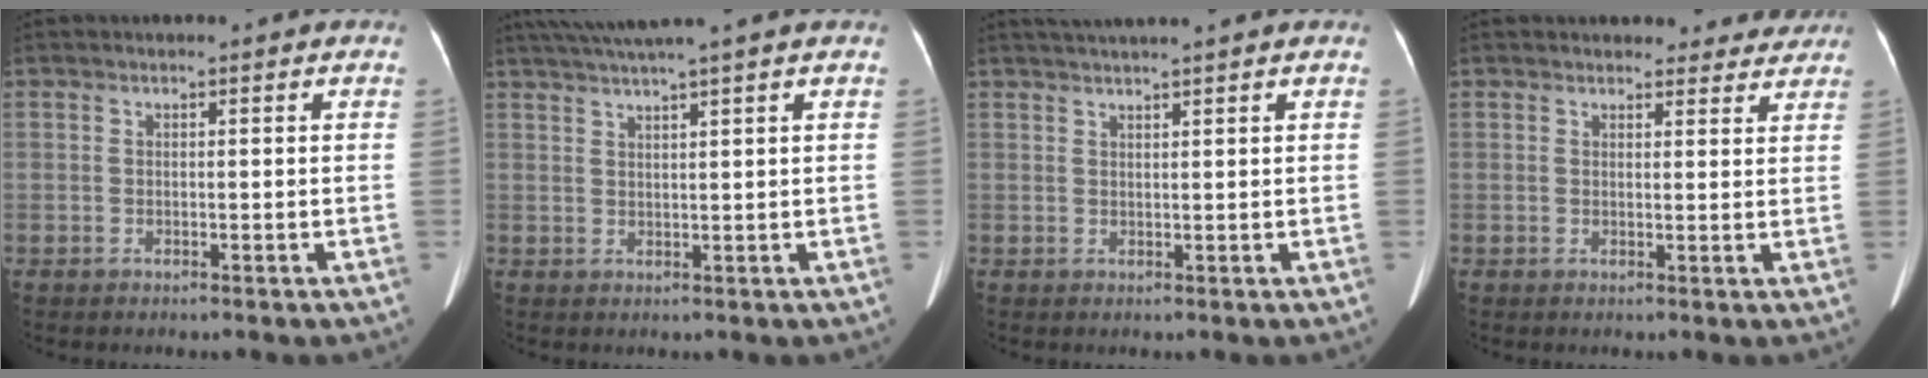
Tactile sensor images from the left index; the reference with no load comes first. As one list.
[{"total": 6.8, "force": [5.6, -1.5, 3.6], "torque": [-0.058, 0.024, 0.087]}, {"total": 4.8, "force": [4.2, -0.8, 2.2], "torque": [-0.030, 0.029, 0.064]}, {"total": 7.4, "force": [6.9, 2.6, 0.7], "torque": [0.024, 0.003, 0.057]}]